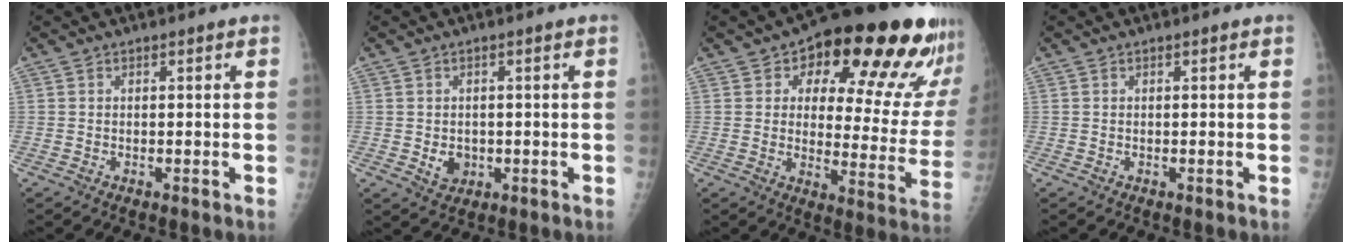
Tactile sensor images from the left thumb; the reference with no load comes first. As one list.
[{"total": 3.3, "force": [-0.4, 2.7, 1.7], "torque": [-0.014, -0.001, 0.003]}, {"total": 23.3, "force": [13.0, 9.7, 16.7], "torque": [-0.173, -0.042, 0.171]}, {"total": 0.0}]